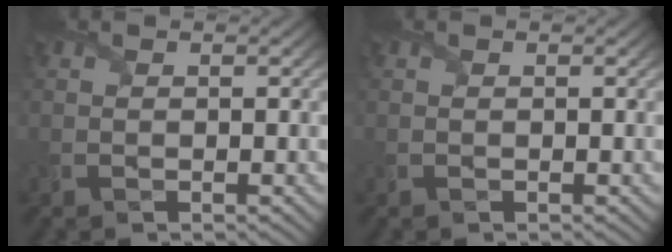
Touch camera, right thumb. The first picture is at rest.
{"total": 0.0}